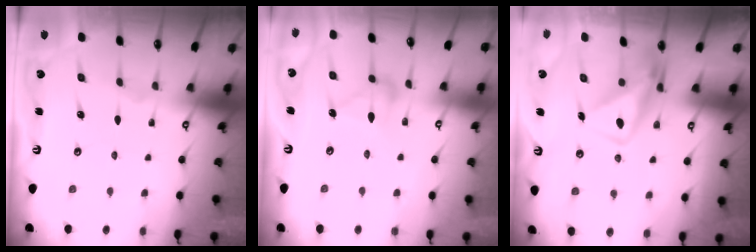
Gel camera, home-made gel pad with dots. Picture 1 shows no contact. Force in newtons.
{"total": 9.5, "press": 9.5, "slide": 0.6}
{"total": 10.6, "press": 10.6, "slide": 0.8}